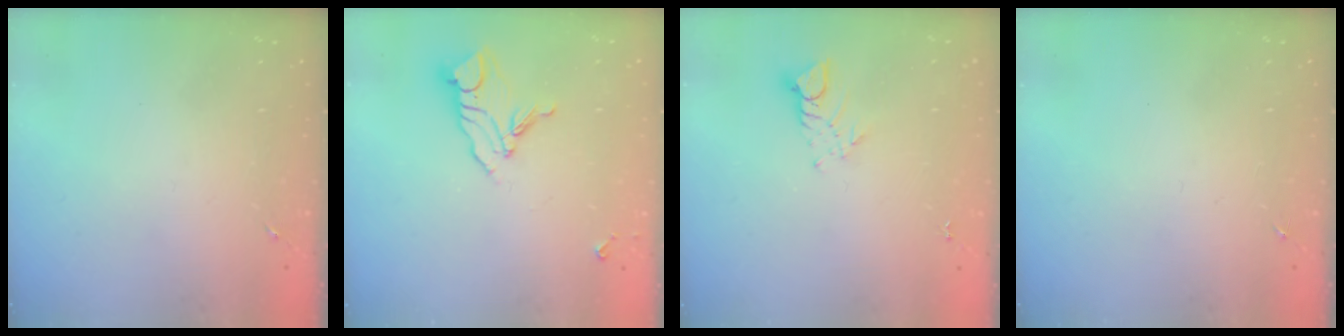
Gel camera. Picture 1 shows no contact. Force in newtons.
{"total": 10.7, "press": 10.6, "slide": 1.0}
{"total": 5.1, "press": 5.0, "slide": 0.3}
{"total": 0.0}